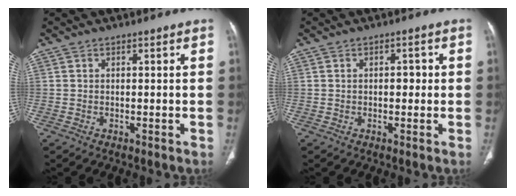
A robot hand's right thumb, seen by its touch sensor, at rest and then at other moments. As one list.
[{"total": 1.7, "force": [0.0, 1.1, 1.3], "torque": [-0.009, 0.005, -0.005]}]